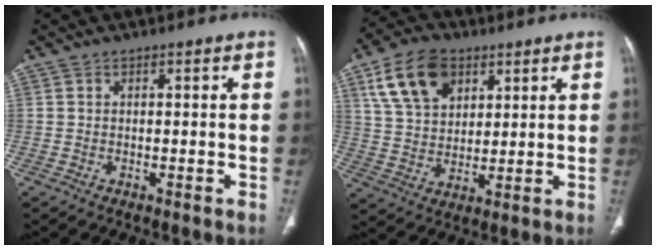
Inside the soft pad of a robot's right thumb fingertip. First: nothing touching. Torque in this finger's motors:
{"motor_torque": [-0.38, 3.02, 0.85, 0.07, 0.12]}